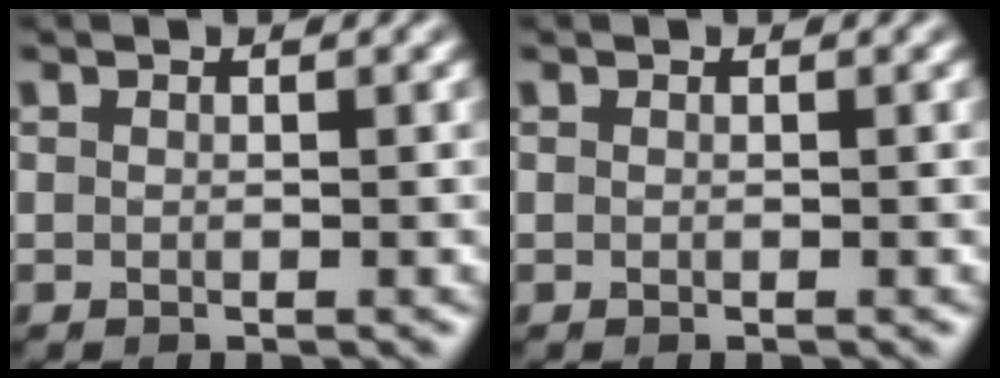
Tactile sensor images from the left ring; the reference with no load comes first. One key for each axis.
{"total": 0.0}